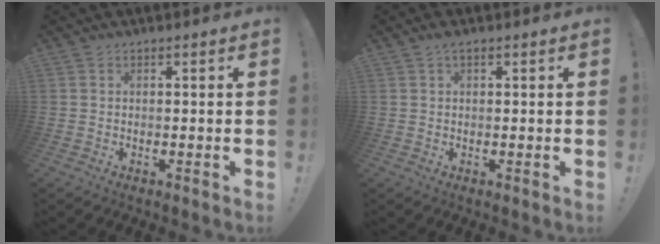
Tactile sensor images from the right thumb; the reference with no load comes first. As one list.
[{"total": 1.8, "force": [1.1, 0.8, 1.2], "torque": [-0.016, -0.002, 0.019]}]